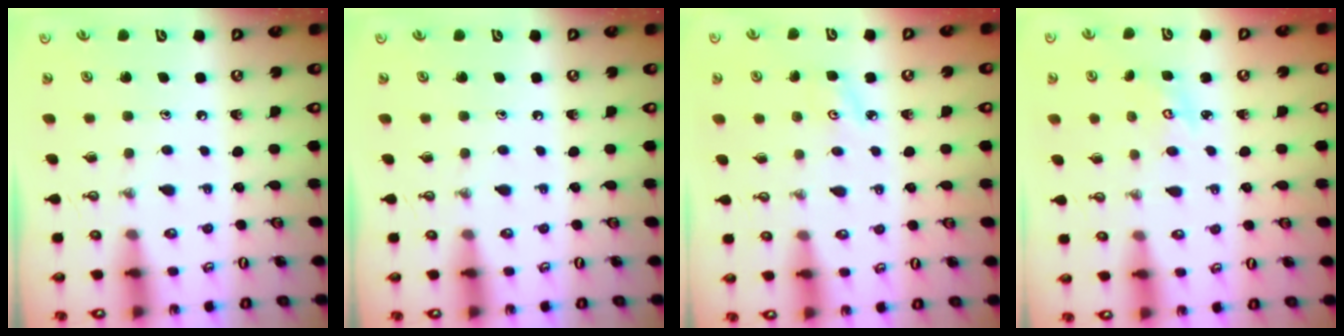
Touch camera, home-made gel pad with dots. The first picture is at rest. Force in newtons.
{"total": 0.0}
{"total": 3.1, "press": 3.0, "slide": 0.4}
{"total": 2.8, "press": 2.8, "slide": 0.3}